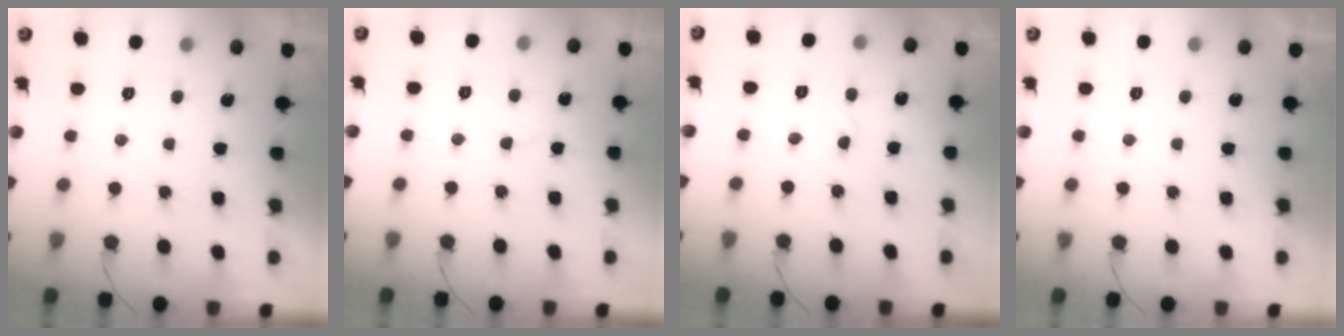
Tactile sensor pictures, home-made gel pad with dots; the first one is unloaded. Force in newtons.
{"total": 3.0, "press": 3.0, "slide": 0.4}
{"total": 2.7, "press": 2.7, "slide": 0.3}
{"total": 1.7, "press": 1.7, "slide": 0.1}